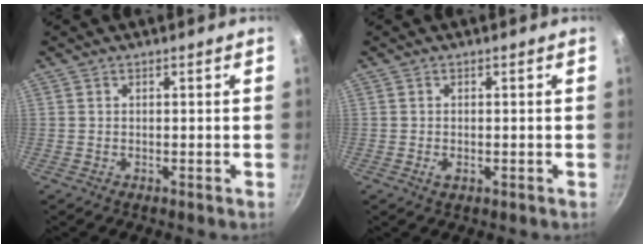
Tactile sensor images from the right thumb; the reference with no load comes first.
{"total": 1.5, "force": [-0.4, 0.8, 1.2], "torque": [-0.022, -0.002, -0.006]}